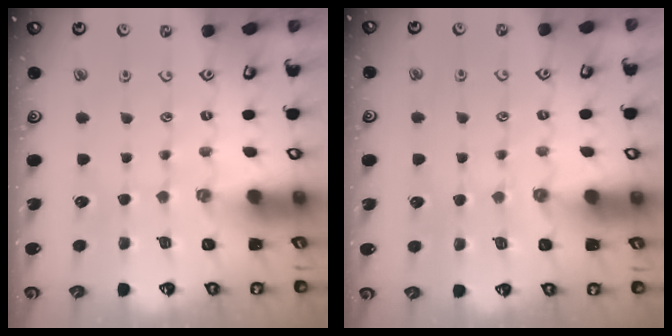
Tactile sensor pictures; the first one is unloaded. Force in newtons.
{"total": 5.3, "press": 5.3, "slide": 0.7}